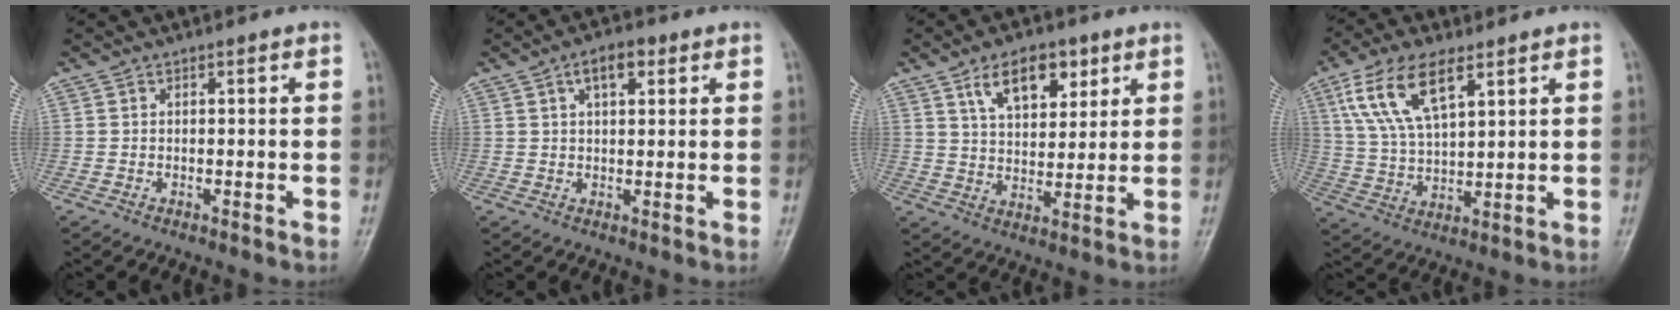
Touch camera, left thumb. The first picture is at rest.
{"total": 5.0, "force": [2.3, 2.5, 3.7], "torque": [-0.050, 0.002, 0.033]}
{"total": 10.5, "force": [5.5, 5.8, 6.8], "torque": [-0.082, -0.025, 0.095]}
{"total": 12.6, "force": [6.2, 5.5, 9.4], "torque": [-0.179, -0.011, 0.125]}